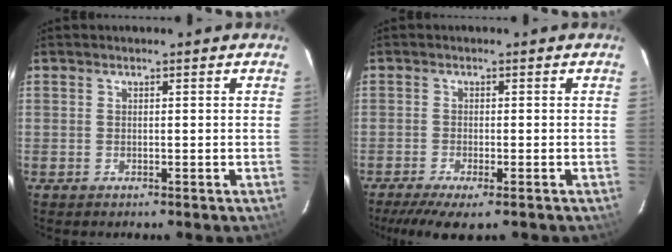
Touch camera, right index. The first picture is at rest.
{"total": 7.4, "force": [-5.5, 1.3, 4.8], "torque": [-0.105, -0.028, -0.091]}